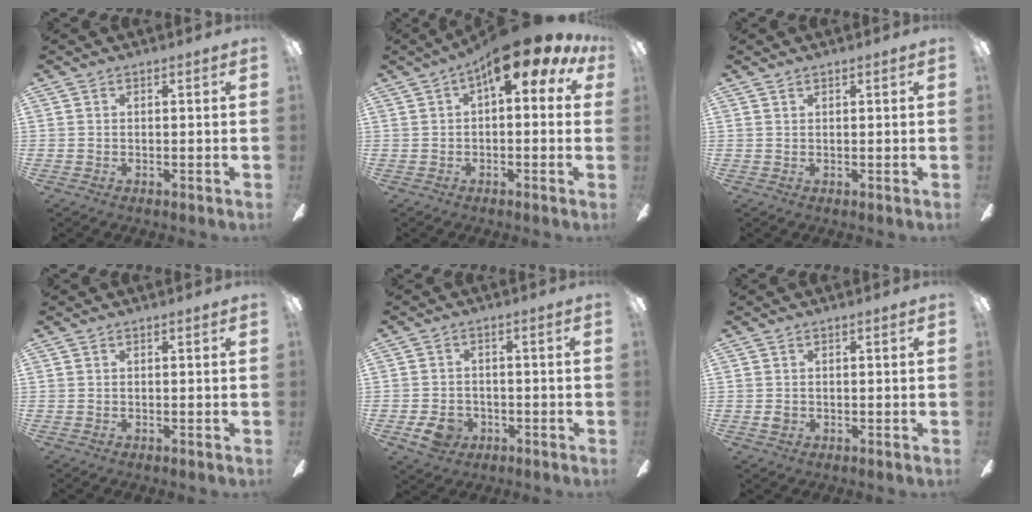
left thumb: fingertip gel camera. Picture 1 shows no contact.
{"total": 11.7, "force": [6.0, 4.4, 9.1], "torque": [-0.122, -0.030, 0.097]}
{"total": 0.7, "force": [0.7, 0.2, 0.0], "torque": [-0.002, 0.001, 0.014]}
{"total": 0.0}
{"total": 5.5, "force": [-2.3, 4.2, 2.7], "torque": [-0.067, 0.010, -0.043]}
{"total": 1.0, "force": [0.2, 0.9, 0.4], "torque": [-0.008, 0.004, 0.003]}